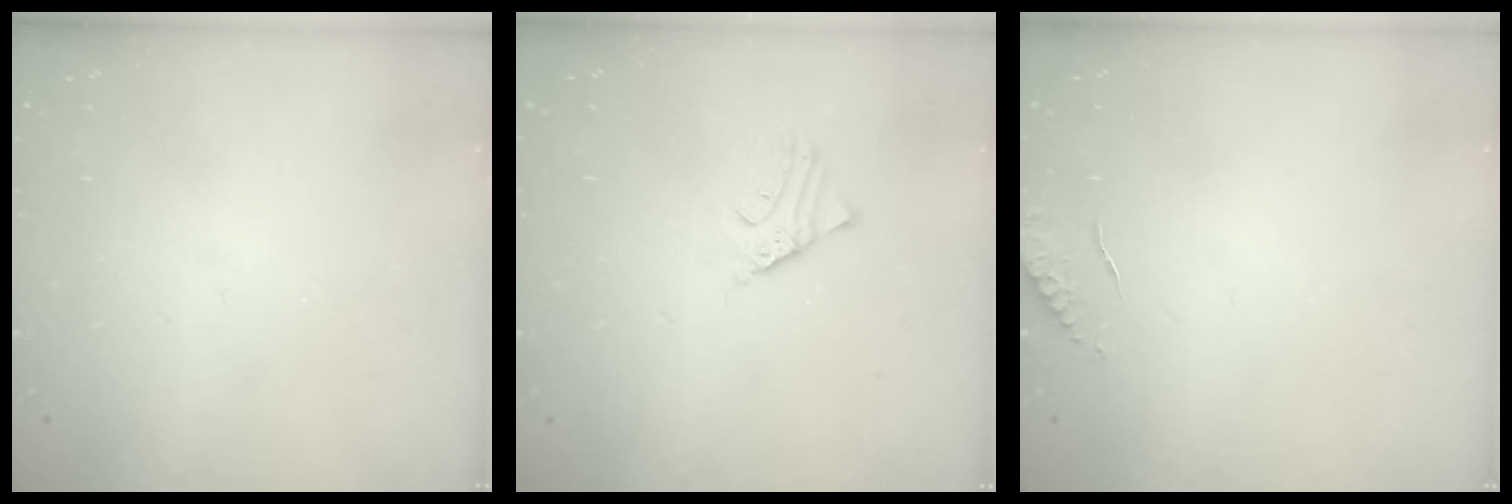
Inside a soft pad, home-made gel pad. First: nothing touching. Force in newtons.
{"total": 2.7, "press": 2.6, "slide": 0.2}
{"total": 5.6, "press": 5.6, "slide": 0.8}